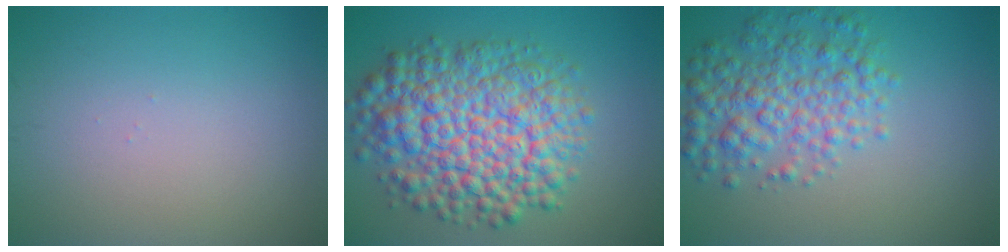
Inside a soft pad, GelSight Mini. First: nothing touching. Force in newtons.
{"total": 10.8, "press": 10.8, "slide": 0.3}
{"total": 5.5, "press": 5.5, "slide": 0.2}